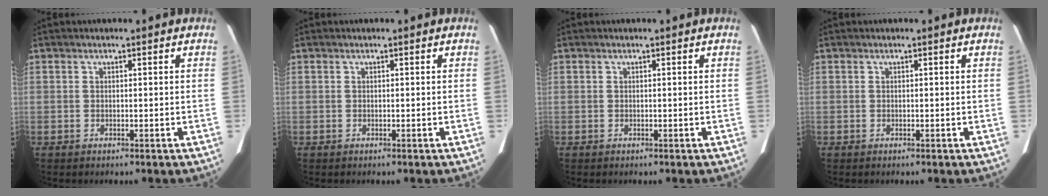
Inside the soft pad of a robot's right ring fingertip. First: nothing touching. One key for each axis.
{"total": 0.0}
{"total": 0.0}
{"total": 0.0}